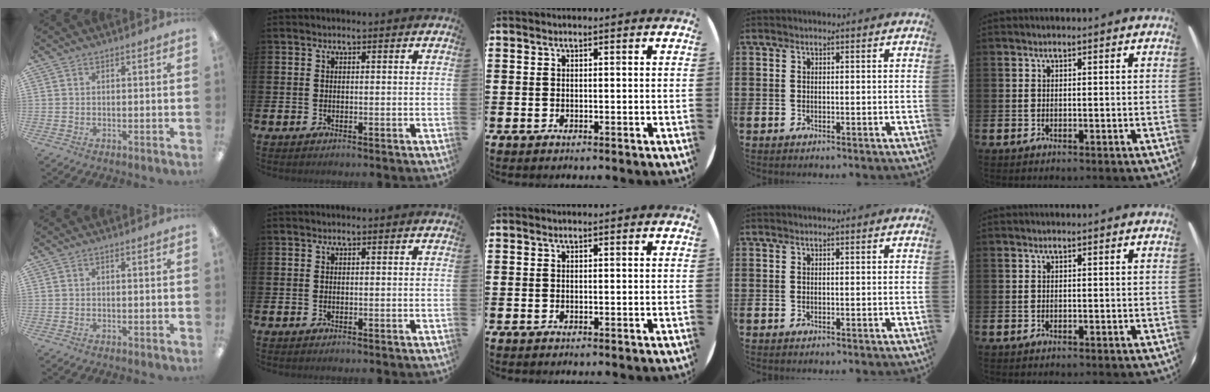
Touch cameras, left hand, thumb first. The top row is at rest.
{}